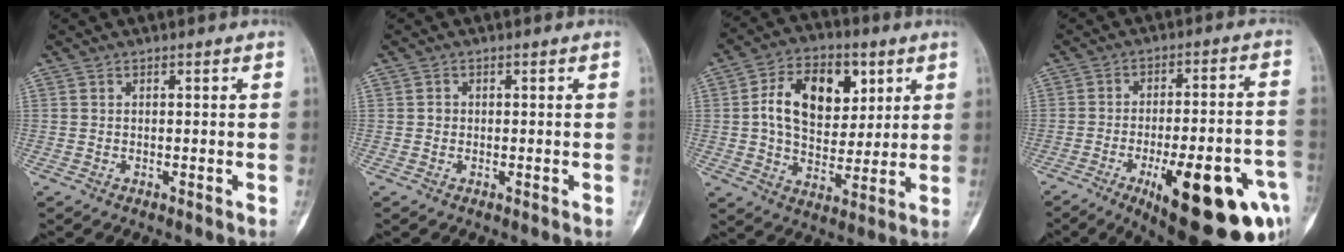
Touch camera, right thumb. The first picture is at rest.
{"total": 1.0, "force": [0.0, 0.9, 0.3], "torque": [0.000, 0.003, -0.001]}
{"total": 15.6, "force": [4.2, 10.4, 10.9], "torque": [-0.143, -0.004, 0.070]}
{"total": 24.4, "force": [-10.1, 7.7, 20.8], "torque": [-0.234, 0.028, -0.130]}